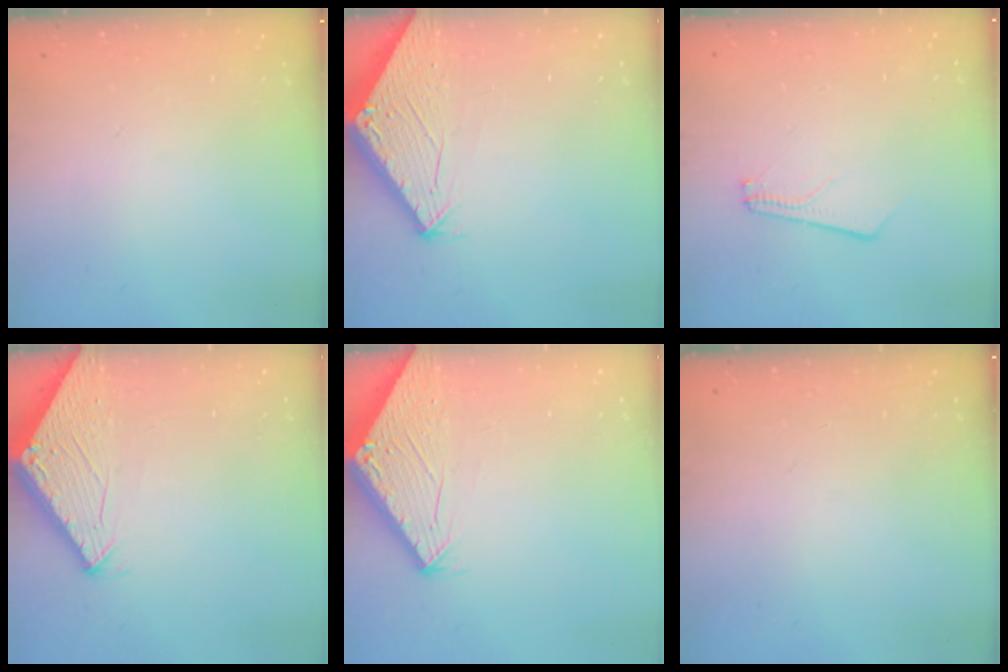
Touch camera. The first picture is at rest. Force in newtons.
{"total": 2.9, "press": 2.9, "slide": 0.1}
{"total": 2.2, "press": 2.2, "slide": 0.3}
{"total": 2.9, "press": 2.9, "slide": 0.2}
{"total": 2.9, "press": 2.9, "slide": 0.1}
{"total": 0.0}